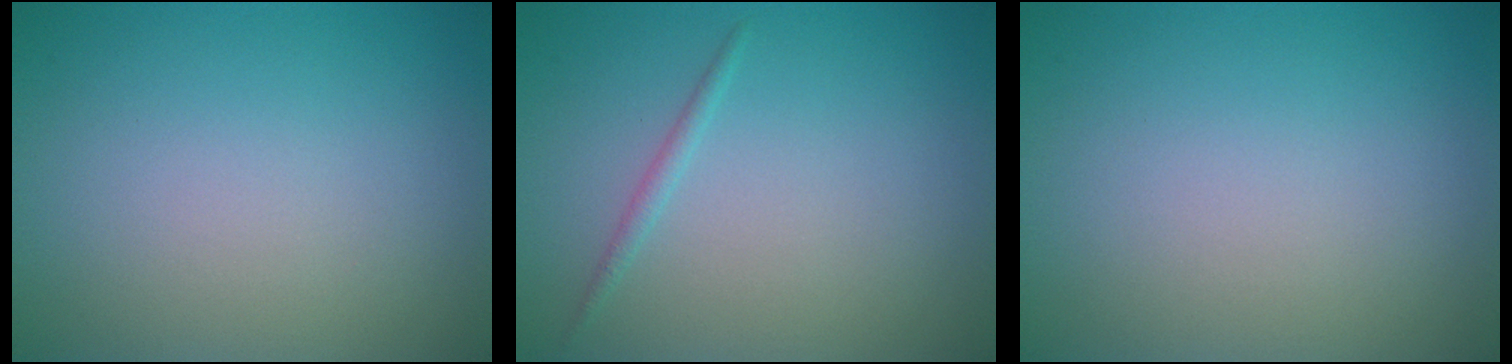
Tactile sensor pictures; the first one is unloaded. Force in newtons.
{"total": 0.9, "press": 0.9, "slide": 0.1}
{"total": 0.0}